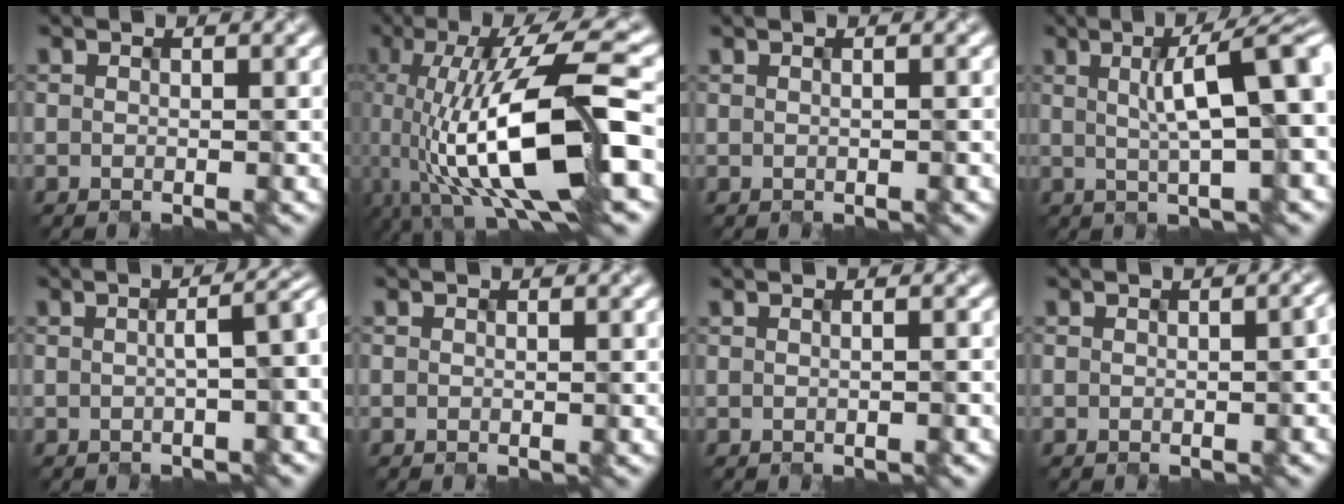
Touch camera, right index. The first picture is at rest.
{"total": 13.9, "force": [-3.2, 3.8, 12.9], "torque": [-0.231, 0.011, -0.050]}
{"total": 1.2, "force": [0.3, 0.6, 0.9], "torque": [-0.004, 0.002, -0.010]}
{"total": 9.3, "force": [1.4, 2.3, 8.9], "torque": [-0.112, 0.012, 0.024]}
{"total": 5.3, "force": [0.0, 2.0, 4.9], "torque": [-0.025, 0.018, 0.004]}
{"total": 0.0}
{"total": 1.8, "force": [0.3, 1.0, 1.5], "torque": [-0.006, 0.008, -0.013]}
{"total": 2.1, "force": [0.0, 1.0, 1.8], "torque": [-0.002, 0.011, 0.005]}